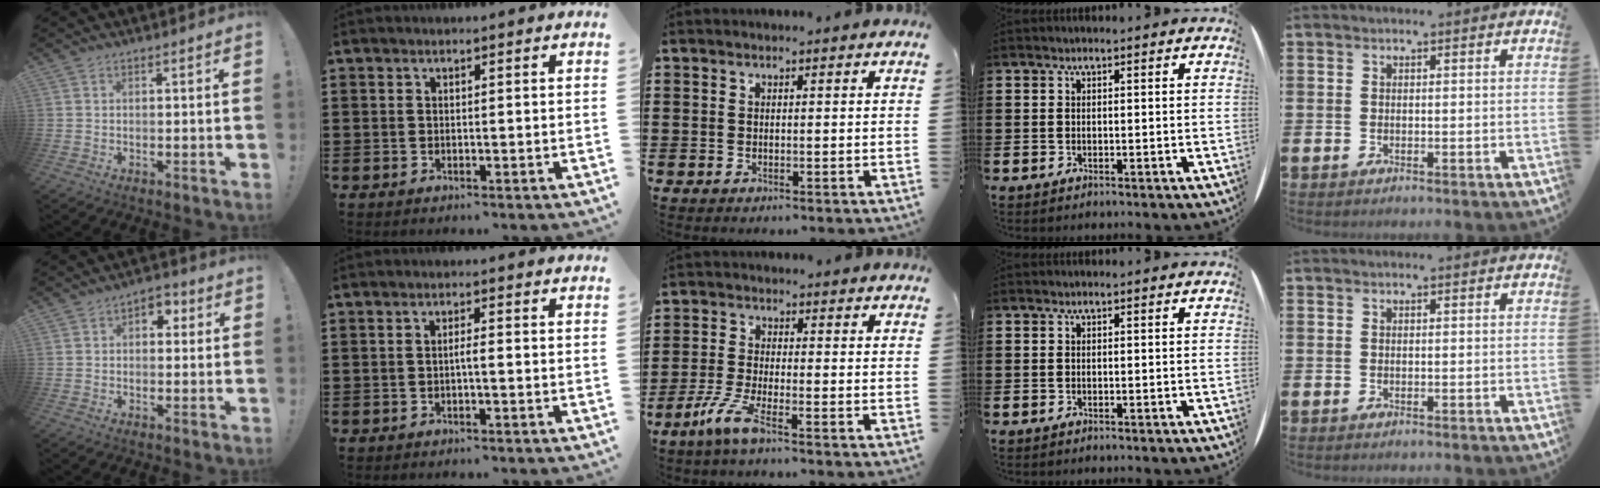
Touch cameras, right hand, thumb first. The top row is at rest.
{"thumb": {"total": 4.1, "force": [0.5, 3.2, 2.4], "torque": [-0.032, 0.005, 0.005]}, "index": {"total": 1.4, "force": [-0.5, 0.1, 1.3], "torque": [-0.023, -0.001, -0.009]}, "middle": {"total": 5.2, "force": [-3.0, 0.5, 4.2], "torque": [-0.102, -0.016, -0.060]}}